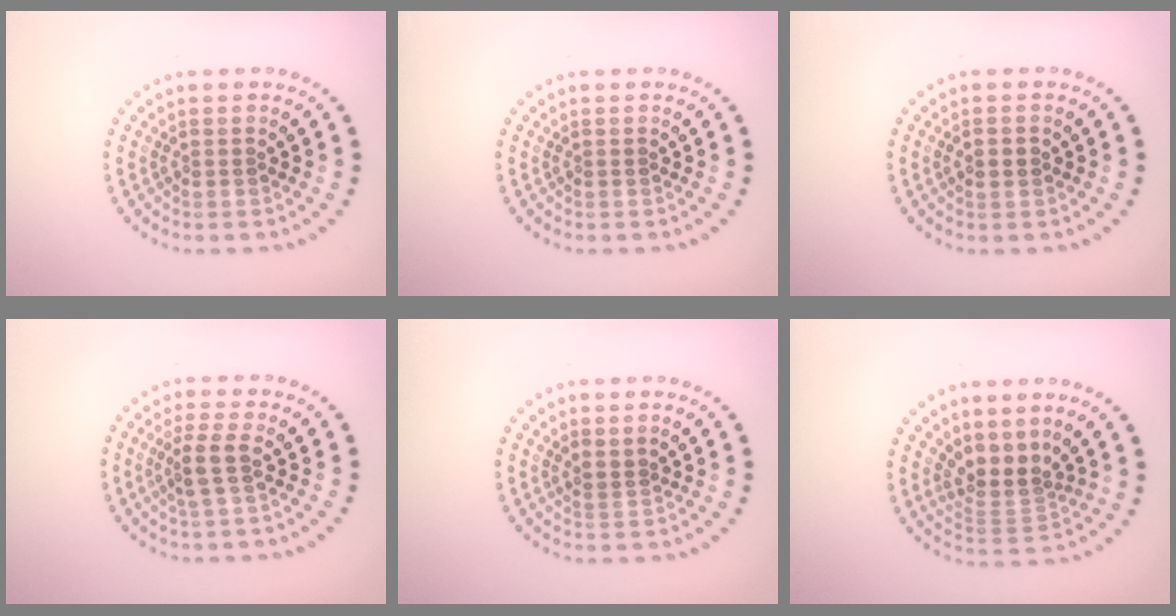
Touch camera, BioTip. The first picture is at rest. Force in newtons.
{"total": 0.0}
{"total": 1.7, "press": 1.7, "slide": 0.1}
{"total": 2.4, "press": 1.9, "slide": 1.5}
{"total": 0.6, "press": 0.5, "slide": 0.4}
{"total": 3.3, "press": 2.4, "slide": 2.3}